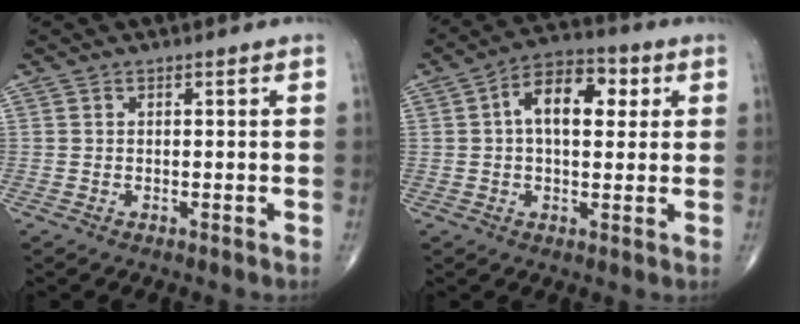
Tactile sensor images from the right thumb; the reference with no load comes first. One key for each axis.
{"total": 11.1, "fx": 2.4, "fy": 6.3, "fz": 8.8, "tx": -0.121, "ty": 0.016, "tz": 0.029}